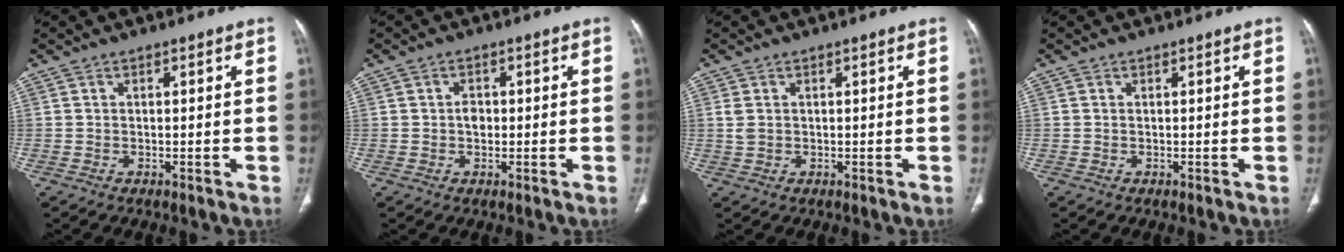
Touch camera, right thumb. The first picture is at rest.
{"total": 2.0, "force": [-0.1, 1.5, 1.3], "torque": [-0.012, 0.004, -0.003]}
{"total": 1.8, "force": [0.4, 1.3, 1.2], "torque": [-0.031, 0.004, 0.015]}
{"total": 0.0}